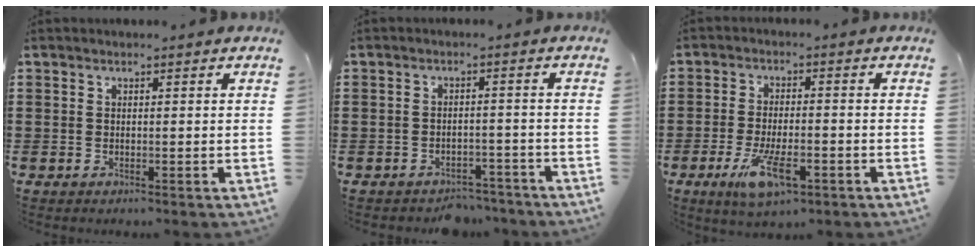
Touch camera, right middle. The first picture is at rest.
{"total": 3.1, "force": [-3.0, 0.6, -0.2], "torque": [-0.005, -0.002, -0.065]}
{"total": 8.3, "force": [-3.5, 3.2, 6.9], "torque": [-0.147, -0.013, -0.059]}